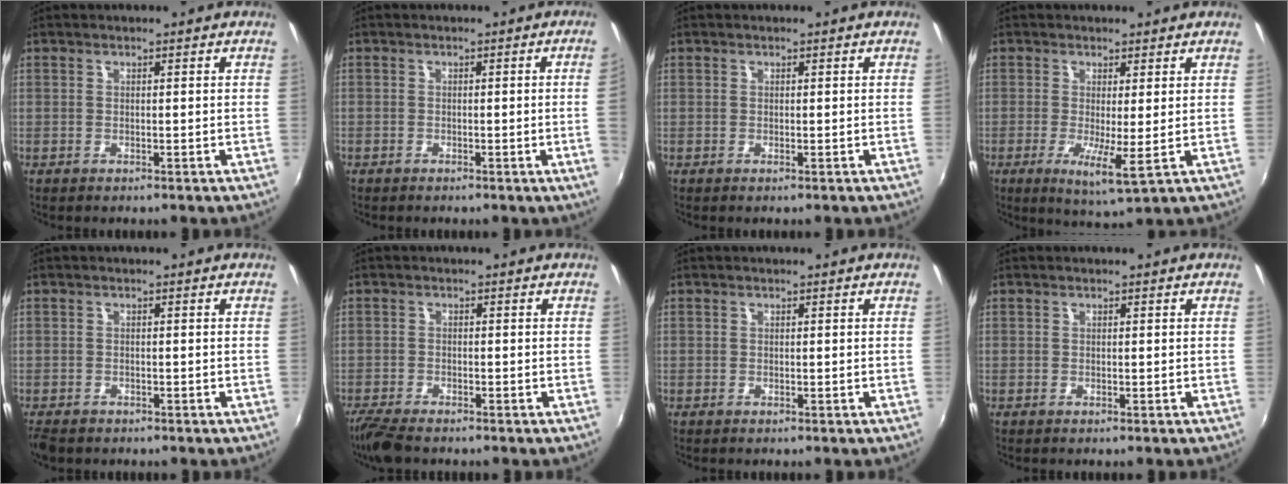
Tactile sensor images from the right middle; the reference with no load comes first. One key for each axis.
{"total": 2.3, "fx": -0.2, "fy": -1.4, "fz": 1.8, "tx": -0.027, "ty": -0.012, "tz": 0.002}
{"total": 0.0}
{"total": 5.5, "fx": -0.7, "fy": 0.3, "fz": 5.4, "tx": -0.104, "ty": -0.017, "tz": -0.012}
{"total": 3.7, "fx": -2.9, "fy": 1.8, "fz": 1.6, "tx": -0.043, "ty": -0.016, "tz": -0.052}
{"total": 5.7, "fx": -4.8, "fy": 1.1, "fz": 2.9, "tx": -0.080, "ty": -0.027, "tz": -0.091}
{"total": 0.0}
{"total": 0.0}